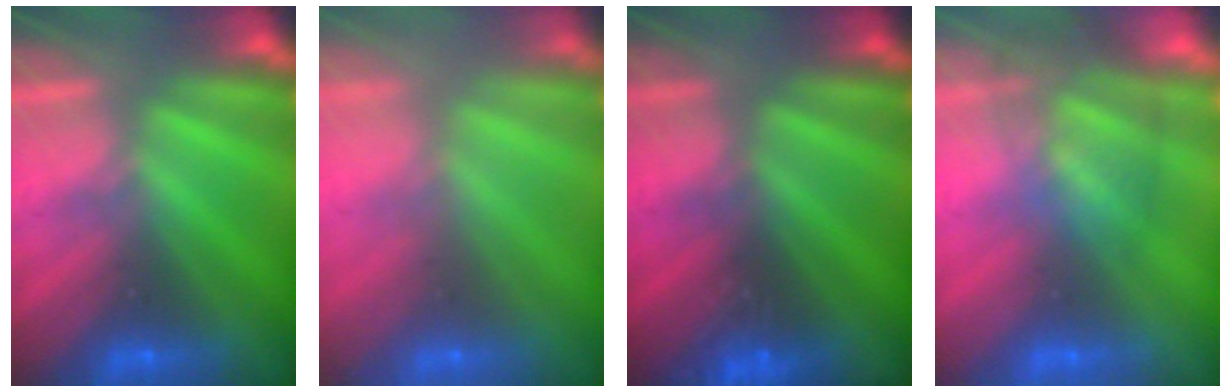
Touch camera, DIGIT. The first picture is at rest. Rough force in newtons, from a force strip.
{"total": 6.6}
{"total": 2.9}
{"total": 3.5}